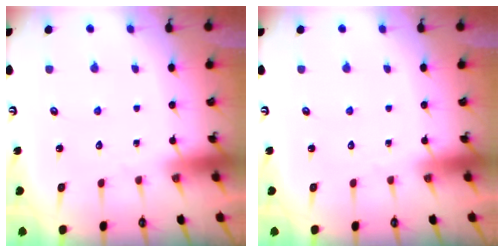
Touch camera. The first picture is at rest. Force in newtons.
{"total": 0.0}